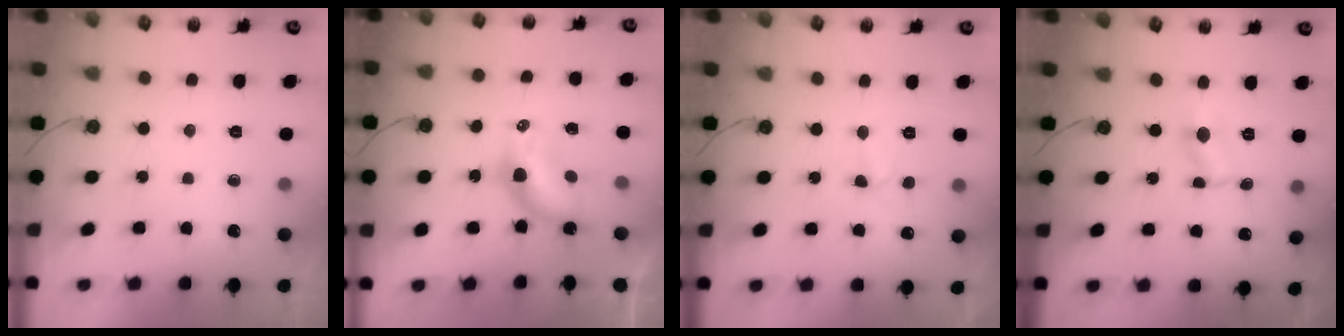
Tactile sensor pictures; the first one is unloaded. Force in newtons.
{"total": 6.4, "press": 6.3, "slide": 0.6}
{"total": 3.9, "press": 3.8, "slide": 0.6}
{"total": 1.5, "press": 1.5, "slide": 0.2}